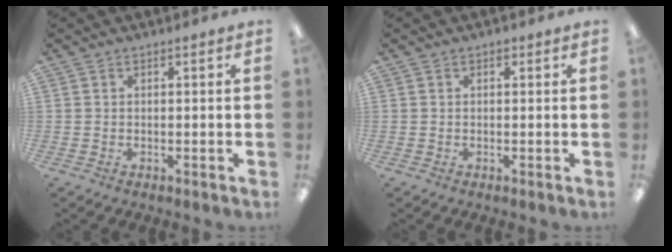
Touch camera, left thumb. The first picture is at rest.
{"total": 0.6, "force": [0.4, 0.4, 0.2], "torque": [-0.006, 0.004, 0.007]}